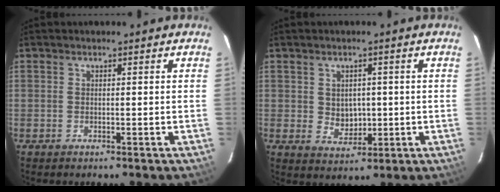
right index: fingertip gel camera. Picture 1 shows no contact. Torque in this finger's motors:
{"motor_torque": [0.08, 0.02, 0.04, 0.00]}